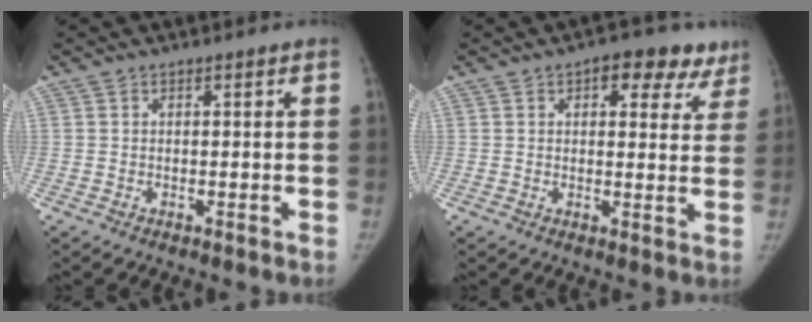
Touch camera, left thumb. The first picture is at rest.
{"total": 9.8, "force": [5.6, 5.4, 5.9], "torque": [-0.020, -0.014, 0.064]}